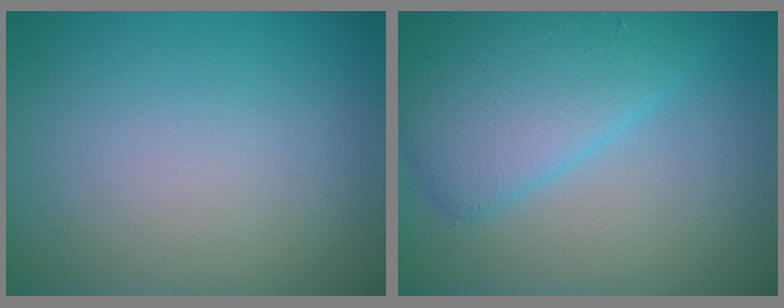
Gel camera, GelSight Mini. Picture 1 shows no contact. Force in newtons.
{"total": 5.6, "press": 5.6, "slide": 0.1}